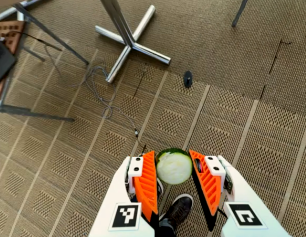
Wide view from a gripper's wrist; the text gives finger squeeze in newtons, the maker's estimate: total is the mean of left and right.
{"total": 9.6, "left": 9.3, "right": 10.0}